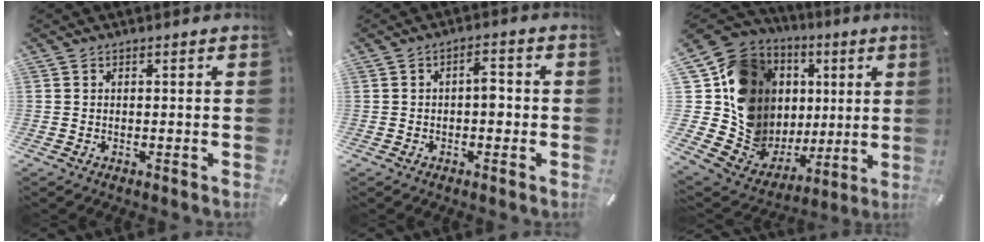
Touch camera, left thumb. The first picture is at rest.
{"total": 3.7, "force": [-0.5, 2.0, 3.0], "torque": [-0.042, 0.005, -0.016]}
{"total": 18.4, "force": [4.6, 15.3, 9.1], "torque": [-0.179, -0.057, 0.110]}